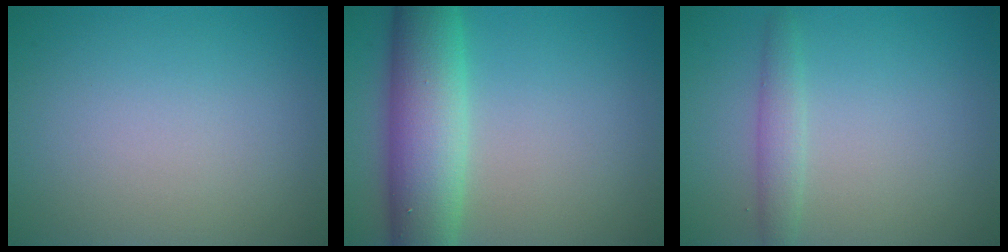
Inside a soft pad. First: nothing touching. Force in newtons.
{"total": 8.2, "press": 8.2, "slide": 0.4}
{"total": 1.9, "press": 1.8, "slide": 0.1}